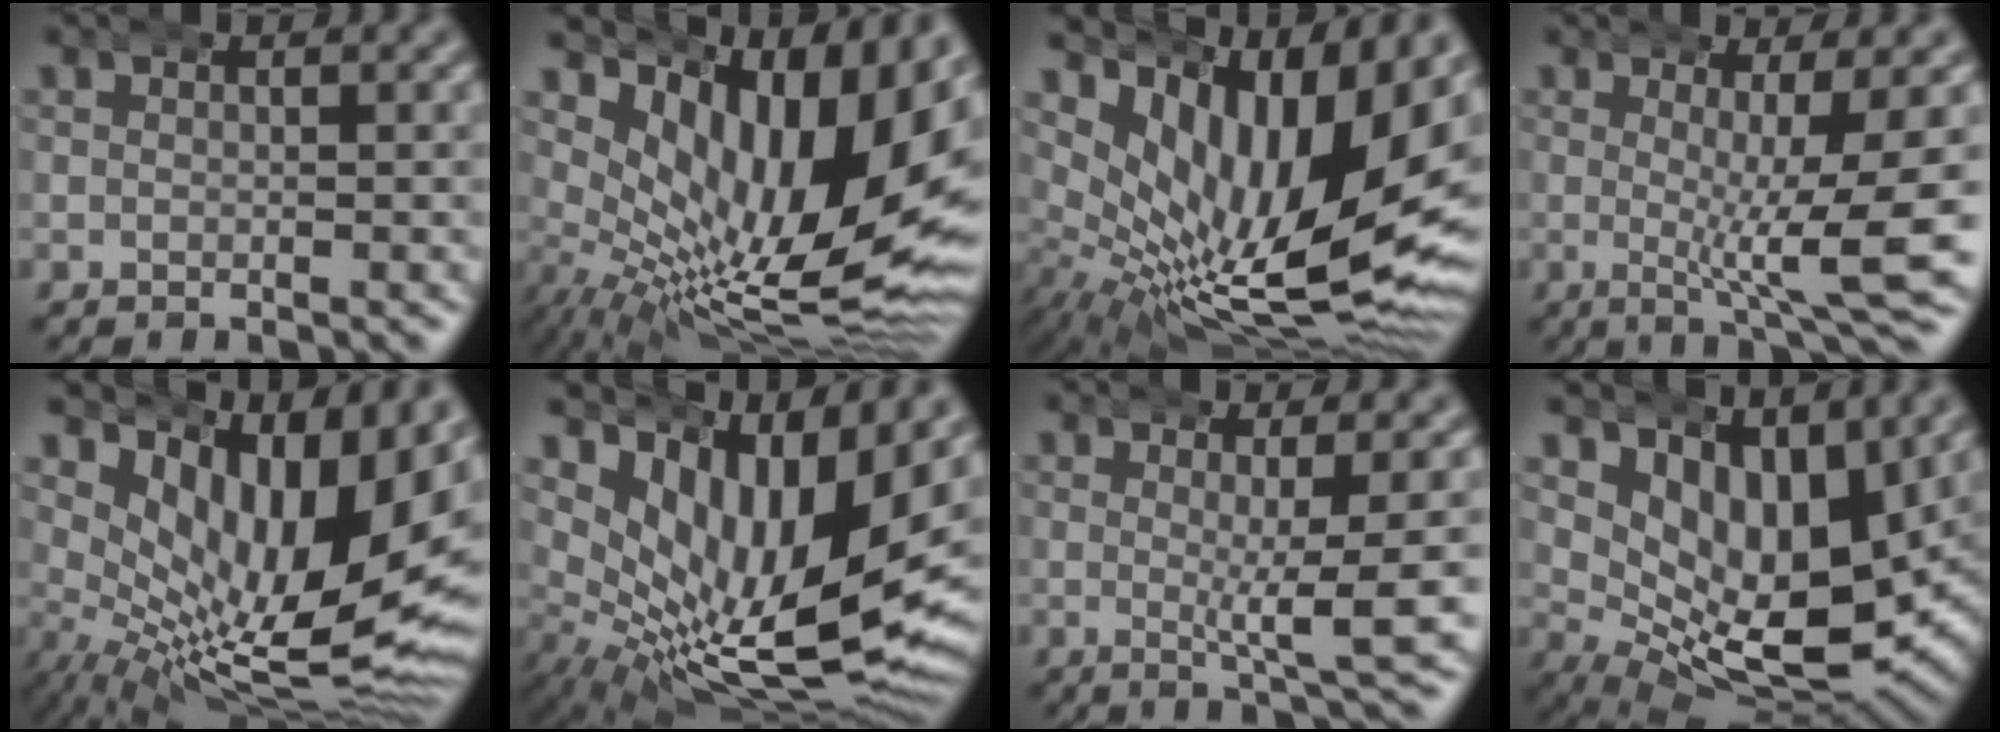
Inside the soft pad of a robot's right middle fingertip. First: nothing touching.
{"total": 17.0, "force": [1.4, 8.3, 14.8], "torque": [-0.228, -0.039, 0.049]}
{"total": 17.4, "force": [0.6, 9.2, 14.8], "torque": [-0.249, -0.047, 0.041]}
{"total": 7.2, "force": [0.8, 0.7, 7.1], "torque": [-0.095, -0.006, 0.013]}
{"total": 15.5, "force": [1.8, 7.4, 13.5], "torque": [-0.209, -0.030, 0.048]}
{"total": 15.5, "force": [0.8, 8.0, 13.2], "torque": [-0.219, -0.045, 0.040]}
{"total": 4.2, "force": [1.3, -0.4, 4.0], "torque": [-0.059, -0.004, 0.019]}
{"total": 12.8, "force": [2.4, 7.6, 10.0], "torque": [-0.163, -0.025, 0.048]}